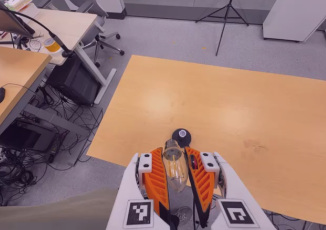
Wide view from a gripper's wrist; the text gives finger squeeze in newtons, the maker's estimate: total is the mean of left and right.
{"total": 19.7, "left": 21.2, "right": 18.3}